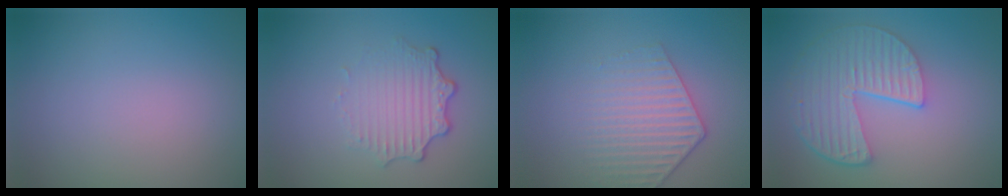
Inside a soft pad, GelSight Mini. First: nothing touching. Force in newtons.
{"total": 3.2, "press": 2.5, "slide": 1.9}
{"total": 3.5, "press": 2.9, "slide": 2.0}
{"total": 5.8, "press": 4.5, "slide": 3.6}